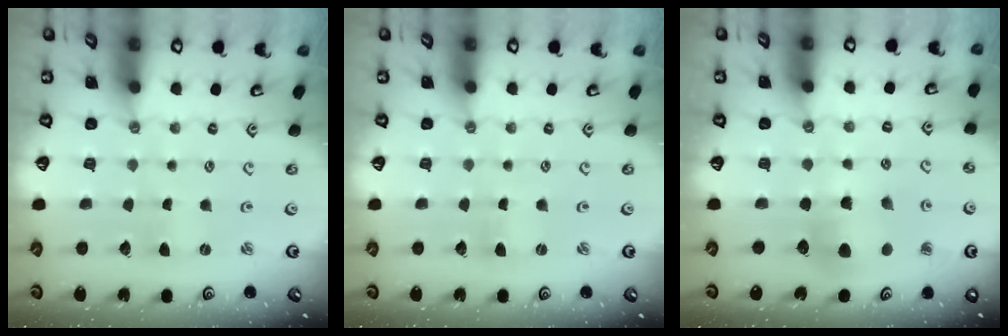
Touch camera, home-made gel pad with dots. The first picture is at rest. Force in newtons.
{"total": 0.0}
{"total": 7.6, "press": 7.6, "slide": 0.7}